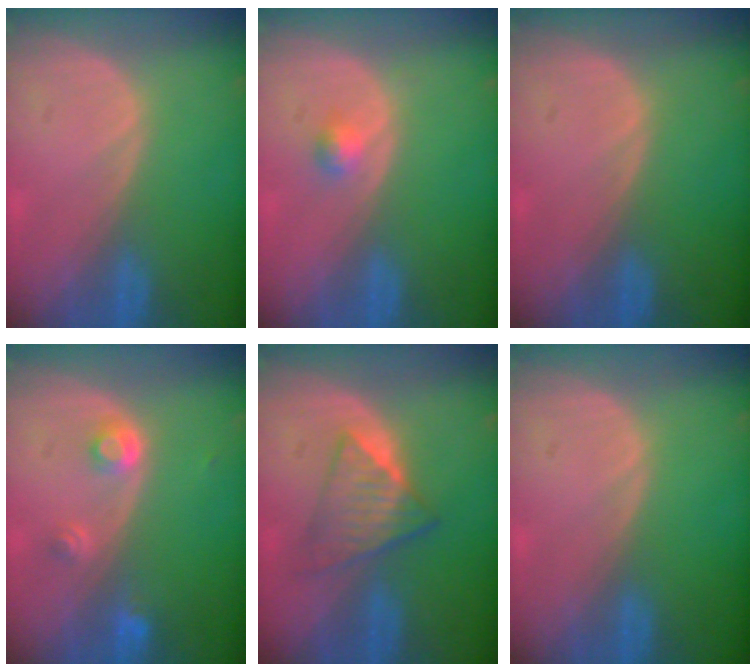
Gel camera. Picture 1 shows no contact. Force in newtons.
{"total": 1.8, "press": 1.6, "slide": 0.9}
{"total": 0.0}
{"total": 3.0, "press": 2.8, "slide": 1.1}
{"total": 6.0, "press": 5.6, "slide": 1.9}
{"total": 0.0}